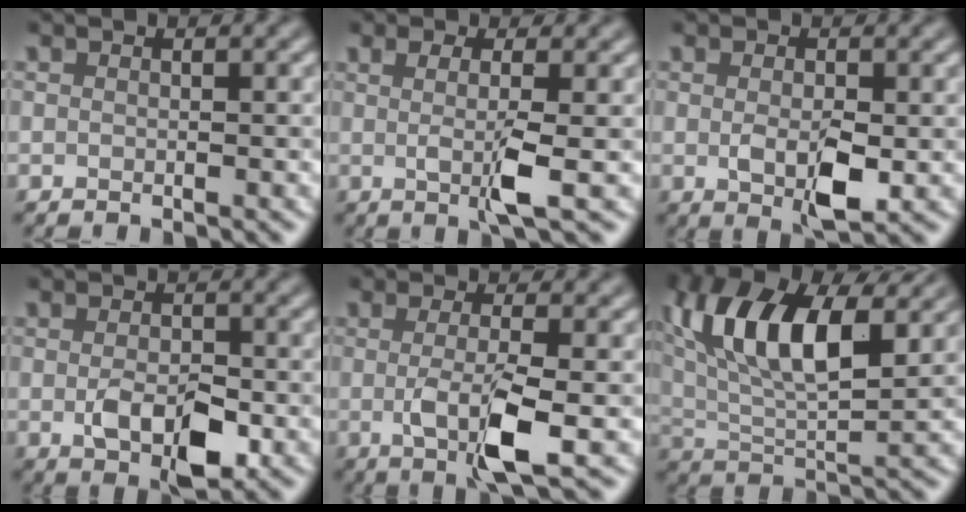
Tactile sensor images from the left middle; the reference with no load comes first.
{"total": 3.0, "force": [0.0, 0.5, 3.0], "torque": [-0.058, -0.007, 0.000]}
{"total": 3.6, "force": [-0.4, 1.8, 3.1], "torque": [-0.062, -0.009, -0.005]}
{"total": 4.3, "force": [-1.0, 2.3, 3.5], "torque": [-0.067, -0.007, -0.015]}
{"total": 4.8, "force": [-1.0, 1.1, 4.6], "torque": [-0.090, -0.013, -0.020]}
{"total": 11.4, "force": [4.0, 5.2, 9.3], "torque": [-0.168, 0.013, 0.066]}